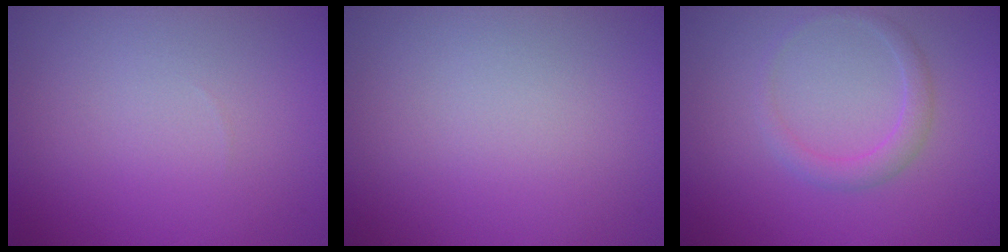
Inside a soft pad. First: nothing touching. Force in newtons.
{"total": 0.0}
{"total": 1.7, "press": 1.7, "slide": 0.2}